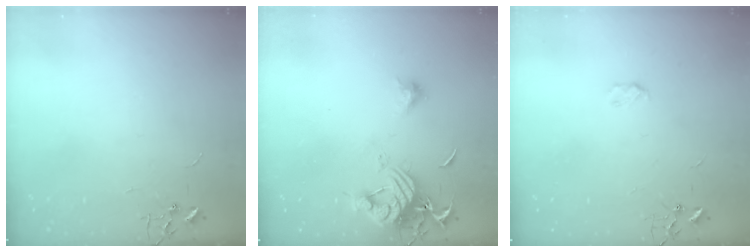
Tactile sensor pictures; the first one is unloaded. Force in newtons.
{"total": 12.7, "press": 12.7, "slide": 0.9}
{"total": 3.1, "press": 3.1, "slide": 0.5}